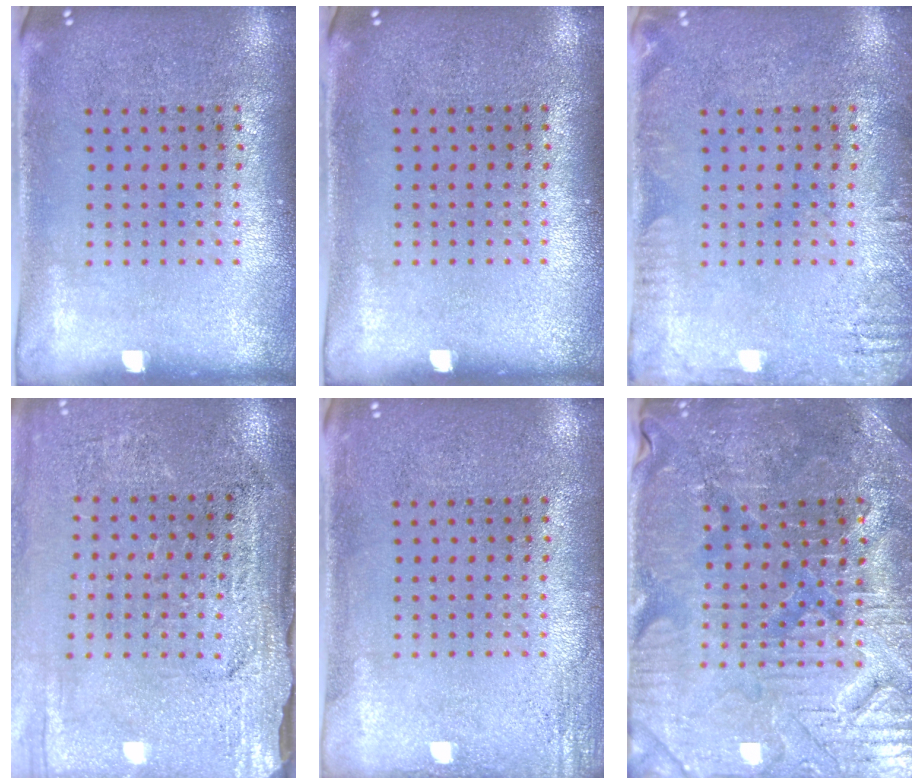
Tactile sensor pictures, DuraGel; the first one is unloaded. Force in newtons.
{"total": 0.0}
{"total": 1.9, "press": 1.9, "slide": 0.3}
{"total": 3.0, "press": 2.9, "slide": 0.8}
{"total": 1.8, "press": 1.8, "slide": 0.2}
{"total": 3.6, "press": 3.6, "slide": 0.5}